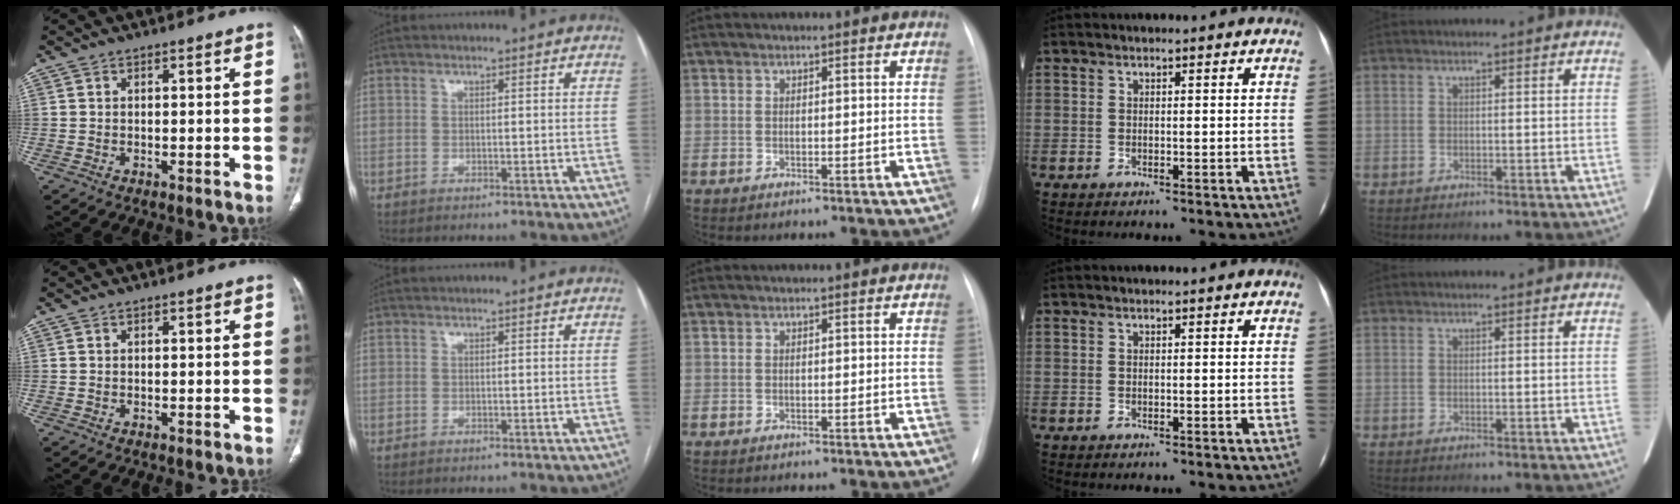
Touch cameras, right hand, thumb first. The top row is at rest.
{}